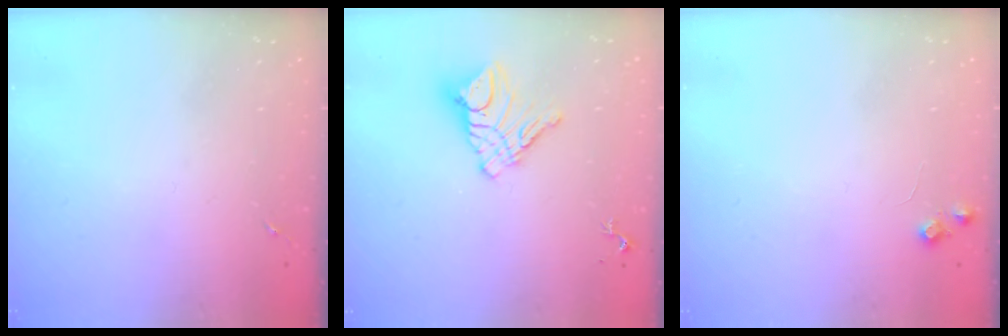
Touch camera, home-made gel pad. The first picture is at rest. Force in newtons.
{"total": 11.5, "press": 11.4, "slide": 0.8}
{"total": 5.7, "press": 5.6, "slide": 0.9}